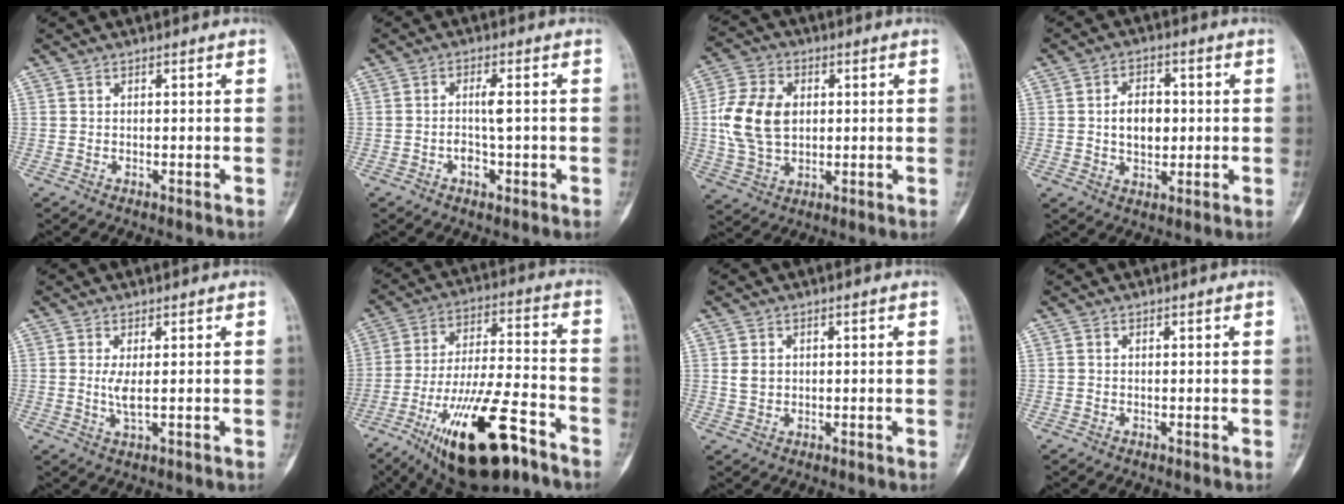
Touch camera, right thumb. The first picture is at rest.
{"total": 4.4, "force": [-0.8, 2.0, 3.8], "torque": [-0.066, 0.010, -0.014]}
{"total": 12.6, "force": [1.2, 8.8, 9.0], "torque": [-0.170, 0.006, 0.023]}
{"total": 7.3, "force": [0.3, 4.9, 5.5], "torque": [-0.066, 0.005, 0.005]}
{"total": 3.0, "force": [0.2, 0.6, 2.9], "torque": [-0.073, -0.011, 0.006]}
{"total": 22.0, "force": [-12.4, 6.9, 16.8], "torque": [-0.306, 0.058, -0.206]}
{"total": 2.4, "force": [0.4, 2.0, 1.3], "torque": [-0.016, 0.001, 0.012]}
{"total": 0.0}